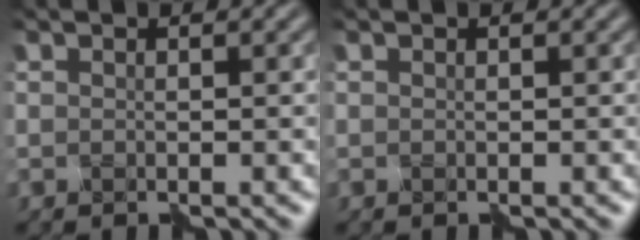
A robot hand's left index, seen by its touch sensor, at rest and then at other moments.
{"total": 0.0}